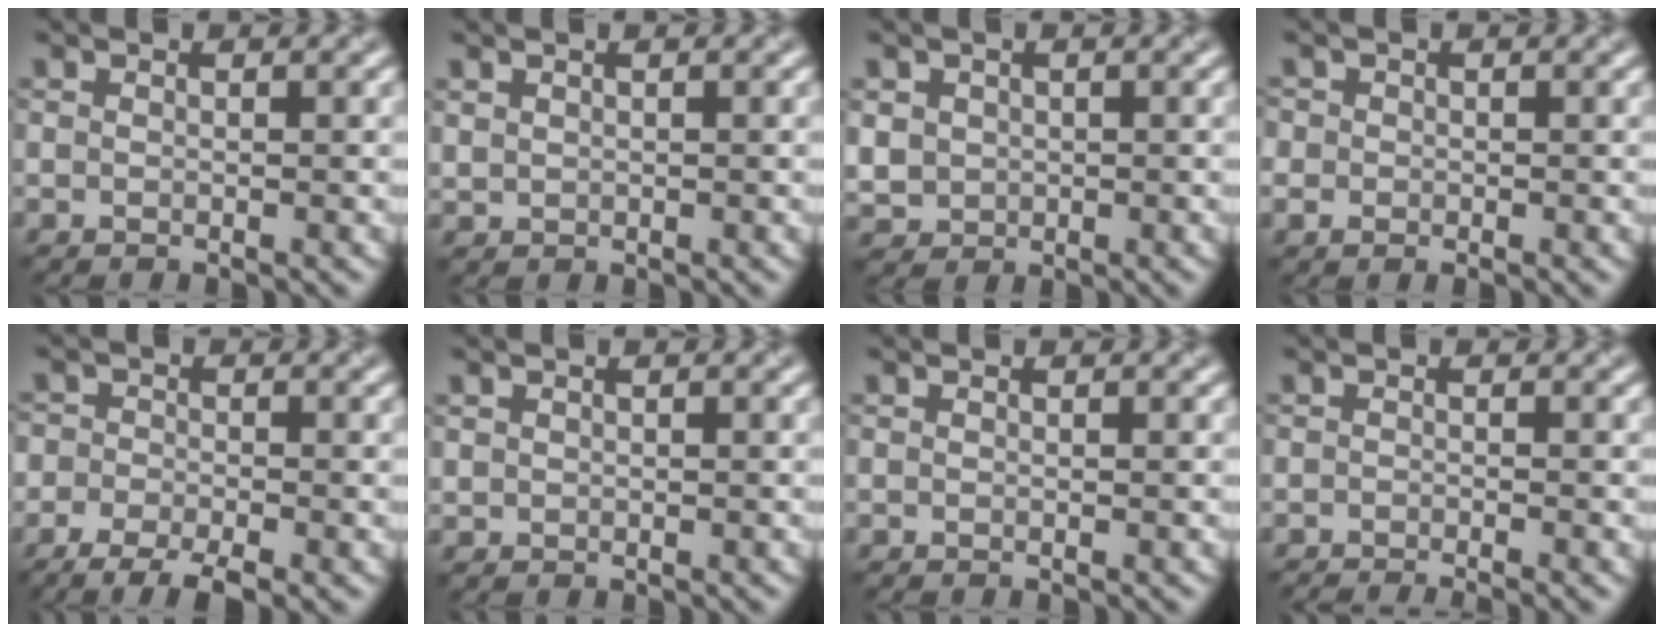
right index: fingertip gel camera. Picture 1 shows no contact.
{"total": 0.7, "force": [0.5, 0.5, 0.2], "torque": [-0.006, -0.001, 0.014]}
{"total": 2.4, "force": [0.2, 2.3, 0.7], "torque": [-0.022, -0.002, 0.014]}
{"total": 1.7, "force": [-0.3, 1.5, 0.8], "torque": [-0.008, -0.004, -0.008]}
{"total": 6.0, "force": [-3.6, 2.8, 3.9], "torque": [-0.061, -0.012, -0.059]}
{"total": 0.6, "force": [0.2, 0.5, 0.0], "torque": [0.001, -0.002, 0.008]}
{"total": 0.0}
{"total": 2.4, "force": [-1.9, 0.3, 1.4], "torque": [-0.018, -0.004, -0.034]}